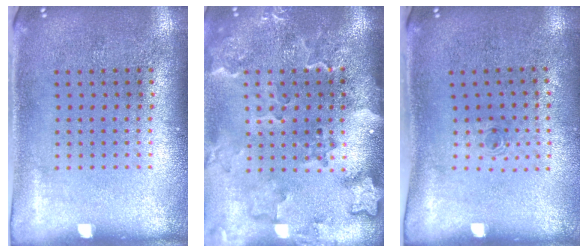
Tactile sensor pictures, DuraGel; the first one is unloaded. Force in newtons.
{"total": 2.8, "press": 2.3, "slide": 1.6}
{"total": 0.6, "press": 0.2, "slide": 0.5}